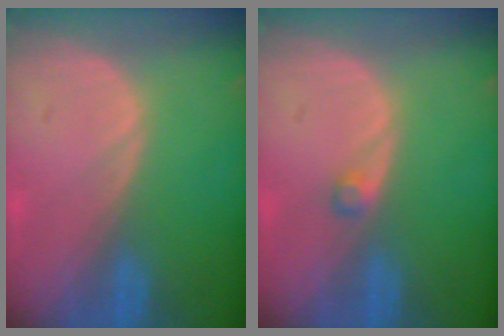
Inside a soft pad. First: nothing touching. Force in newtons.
{"total": 1.2, "press": 1.2, "slide": 0.2}